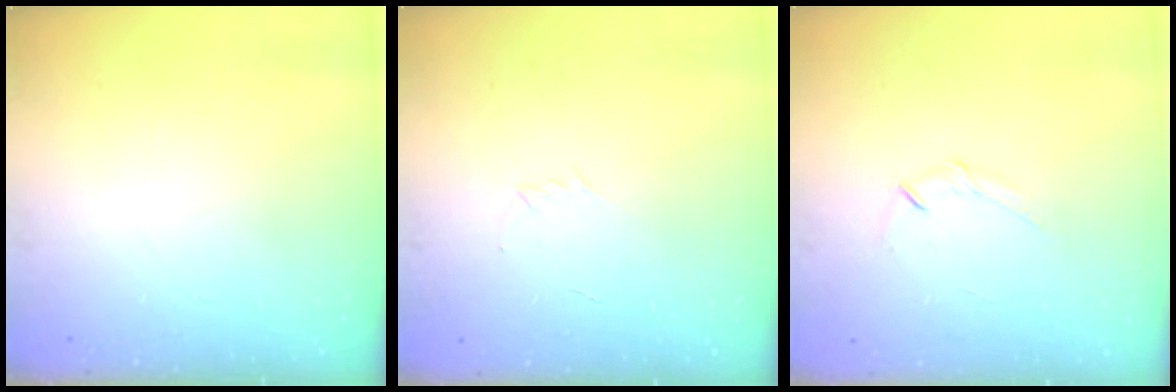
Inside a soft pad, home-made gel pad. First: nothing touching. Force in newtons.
{"total": 2.9, "press": 2.8, "slide": 0.8}
{"total": 4.1, "press": 4.0, "slide": 0.9}